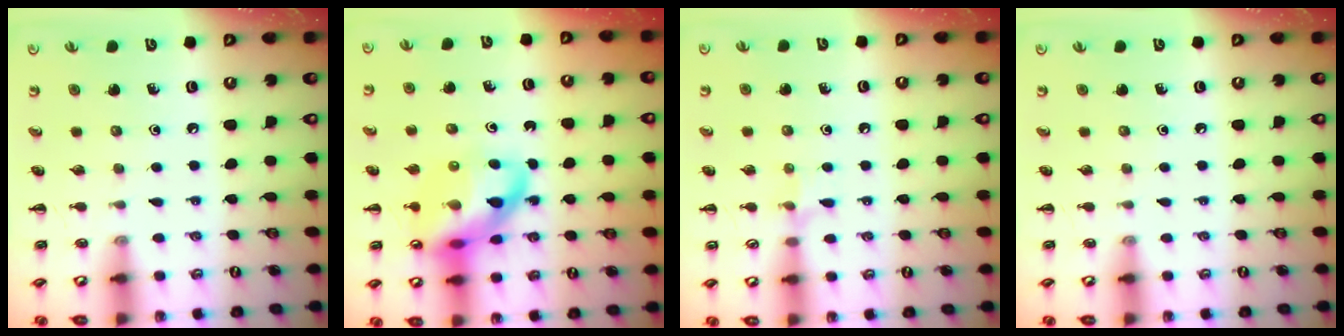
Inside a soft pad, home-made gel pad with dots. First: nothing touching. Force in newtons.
{"total": 16.4, "press": 16.1, "slide": 3.1}
{"total": 5.5, "press": 5.3, "slide": 1.4}
{"total": 0.0}